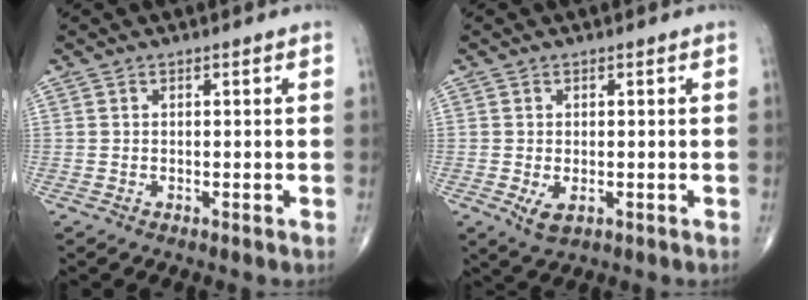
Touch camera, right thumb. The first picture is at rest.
{"total": 3.3, "force": [-0.9, 1.8, 2.6], "torque": [-0.046, -0.008, -0.008]}